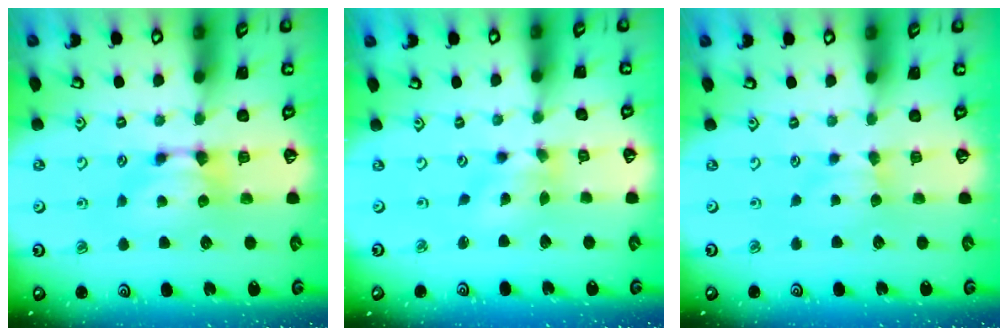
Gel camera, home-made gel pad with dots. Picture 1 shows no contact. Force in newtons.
{"total": 1.7, "press": 1.0, "slide": 1.4}
{"total": 1.9, "press": 1.8, "slide": 0.6}